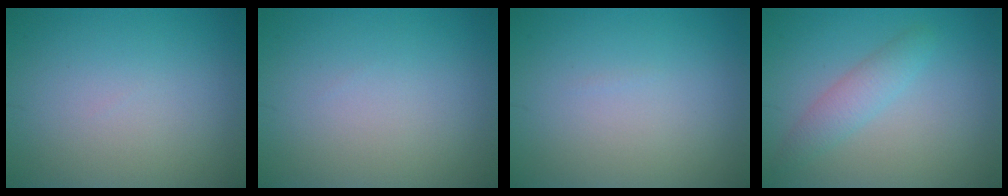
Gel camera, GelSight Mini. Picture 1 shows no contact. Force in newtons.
{"total": 0.0}
{"total": 0.0}
{"total": 2.3, "press": 2.3, "slide": 0.1}